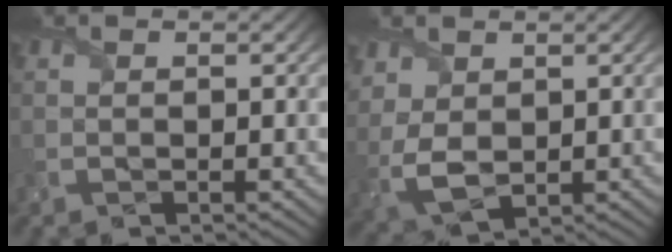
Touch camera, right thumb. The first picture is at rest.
{"total": 5.9, "force": [1.6, 4.1, 3.8], "torque": [-0.122, -0.004, 0.034]}